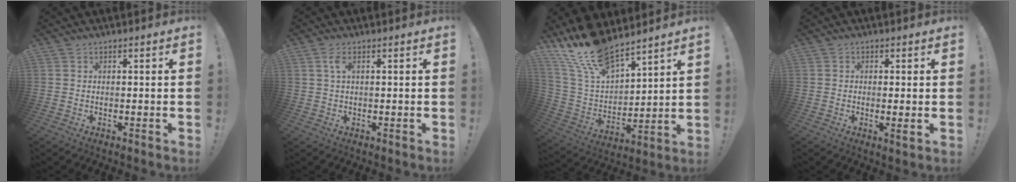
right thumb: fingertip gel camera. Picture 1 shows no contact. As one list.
[{"total": 2.8, "force": [1.0, 0.9, 2.5], "torque": [-0.046, -0.001, 0.015]}, {"total": 18.4, "force": [14.7, 7.5, 8.1], "torque": [-0.169, -0.098, 0.276]}, {"total": 2.5, "force": [-0.1, 0.0, 2.5], "torque": [-0.036, -0.008, -0.003]}]